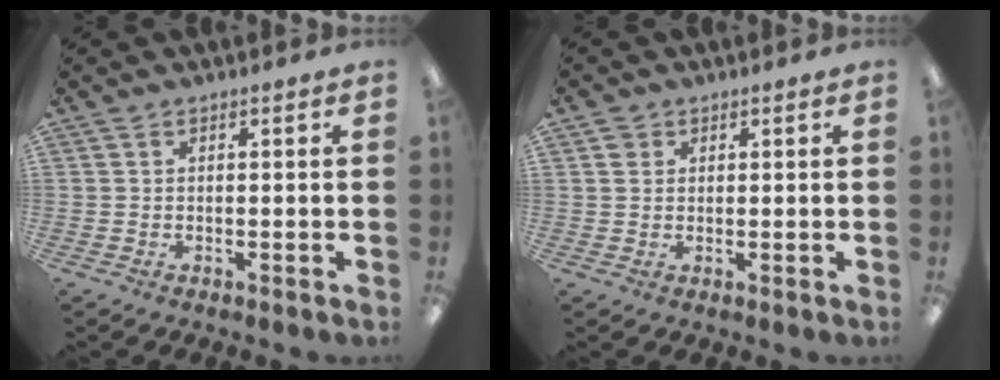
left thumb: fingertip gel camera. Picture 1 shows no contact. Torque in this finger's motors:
{"motor_torque": [-0.05, -0.13, -0.78, 0.32, -0.09]}